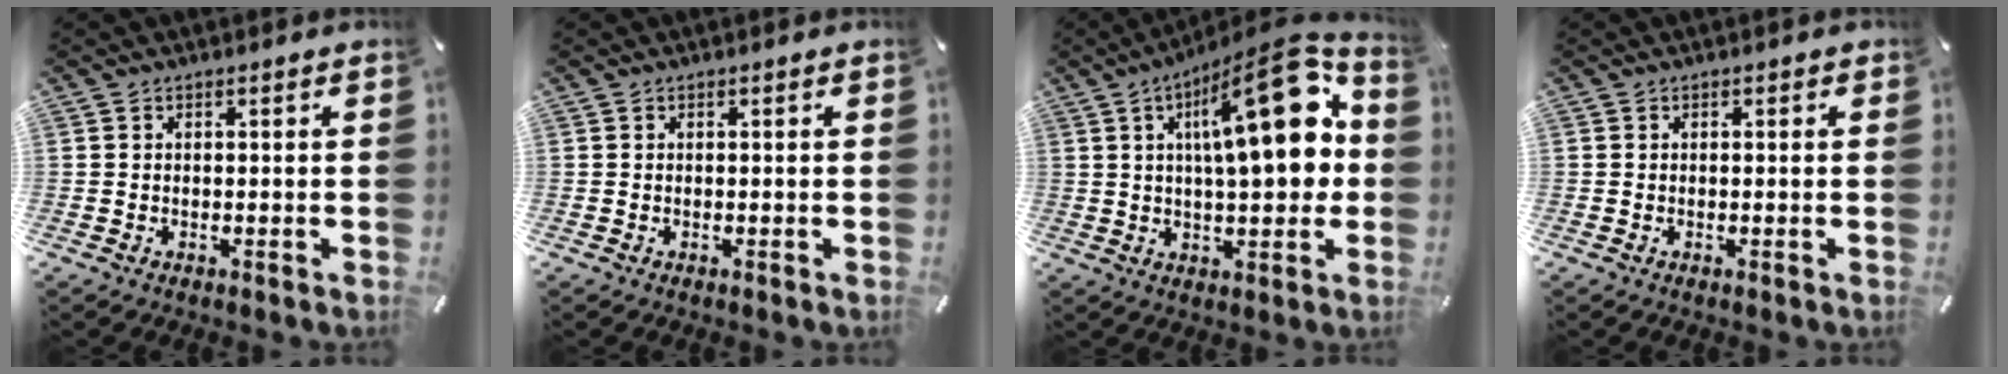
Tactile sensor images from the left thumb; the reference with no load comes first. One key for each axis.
{"total": 0.0}
{"total": 22.0, "fx": 6.4, "fy": 8.0, "fz": 19.4, "tx": -0.271, "ty": -0.029, "tz": 0.092}
{"total": 0.0}